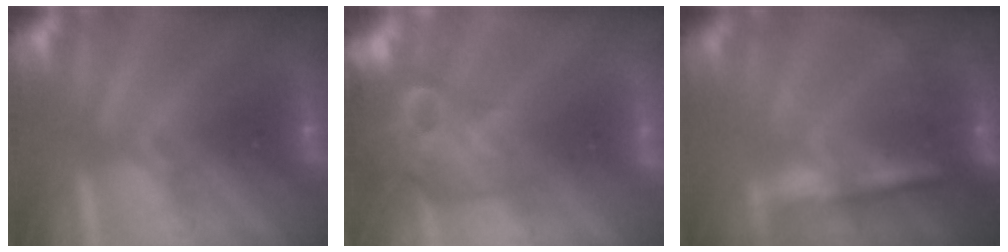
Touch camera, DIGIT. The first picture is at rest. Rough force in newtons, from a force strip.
{"total": 11.5}
{"total": 5.9}